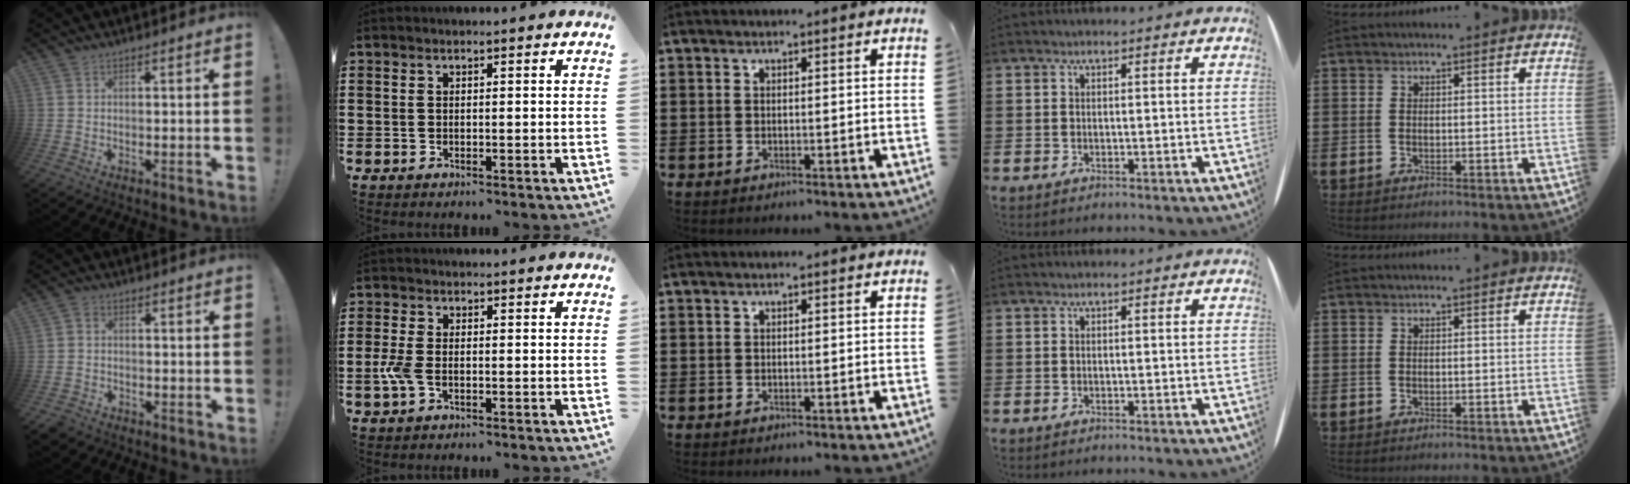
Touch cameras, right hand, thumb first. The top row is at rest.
{"thumb": {"total": 2.7, "force": [-1.5, 2.0, 1.0], "torque": [-0.021, 0.010, -0.025]}, "index": {"total": 3.4, "force": [-1.0, 1.6, 2.8], "torque": [-0.079, -0.010, -0.024]}}